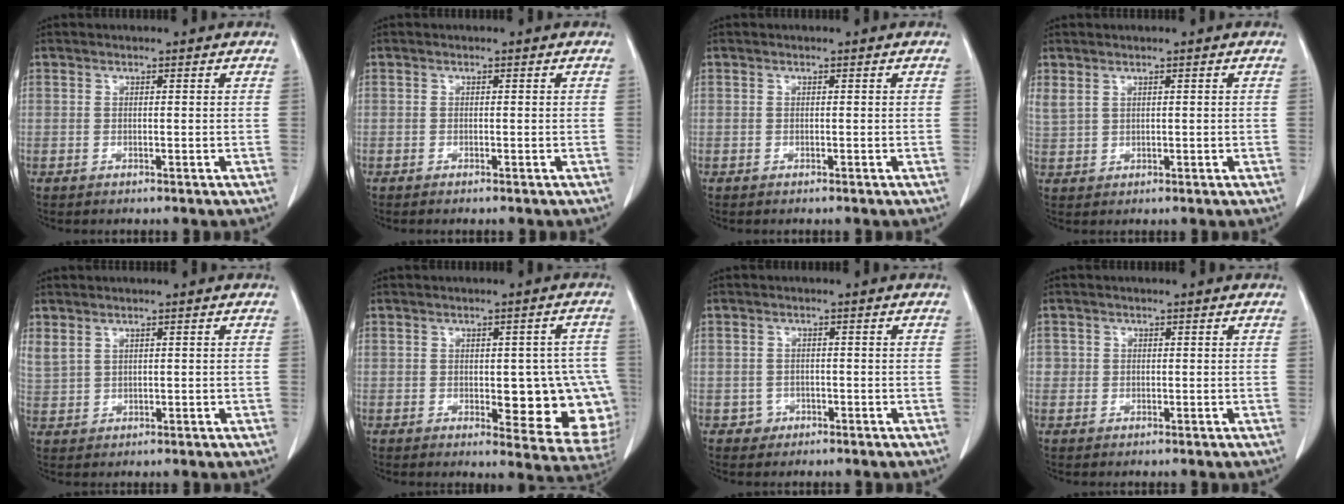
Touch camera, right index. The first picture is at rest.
{"total": 0.7, "force": [-0.6, 0.0, 0.4], "torque": [-0.010, -0.002, -0.008]}
{"total": 0.0}
{"total": 2.6, "force": [1.3, 1.3, 1.8], "torque": [-0.056, 0.016, 0.042]}
{"total": 3.5, "force": [1.8, 2.1, 2.2], "torque": [-0.062, 0.014, 0.054]}
{"total": 15.0, "force": [-1.8, 6.1, 13.7], "torque": [-0.127, 0.016, -0.001]}
{"total": 1.7, "force": [-0.7, 1.6, -0.2], "torque": [0.012, 0.010, -0.010]}
{"total": 1.2, "force": [0.0, 1.2, 0.1], "torque": [0.010, 0.005, -0.003]}